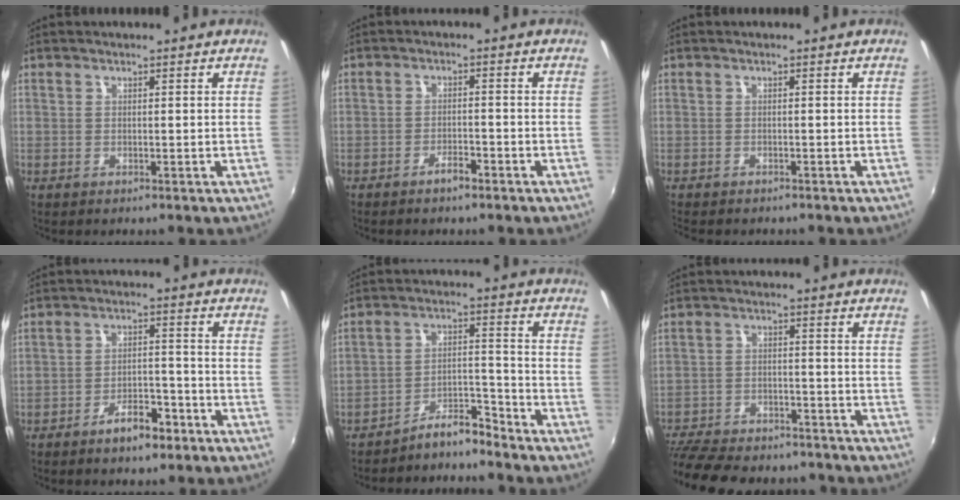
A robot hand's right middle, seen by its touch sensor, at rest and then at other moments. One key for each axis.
{"total": 2.6, "fx": -2.1, "fy": 0.7, "fz": 1.4, "tx": -0.035, "ty": 0.001, "tz": -0.036}
{"total": 3.2, "fx": -2.9, "fy": 0.8, "fz": 1.2, "tx": -0.031, "ty": -0.019, "tz": -0.045}
{"total": 6.3, "fx": -4.4, "fy": 2.5, "fz": 3.8, "tx": -0.073, "ty": 0.007, "tz": -0.064}
{"total": 5.7, "fx": -5.6, "fy": 0.3, "fz": 1.0, "tx": -0.021, "ty": 0.024, "tz": -0.100}
{"total": 19.2, "fx": -16.0, "fy": 6.8, "fz": 8.1, "tx": -0.189, "ty": -0.019, "tz": -0.237}